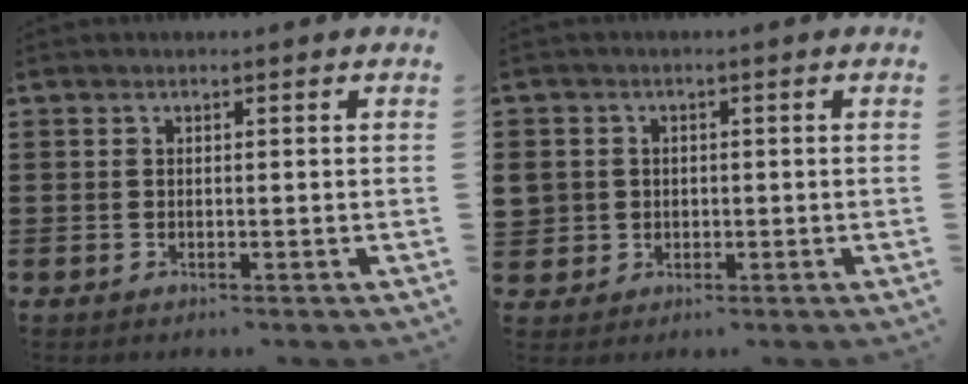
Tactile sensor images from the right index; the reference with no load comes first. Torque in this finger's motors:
{"motor_torque": [2.14, 0.00, 1.05, 0.21]}